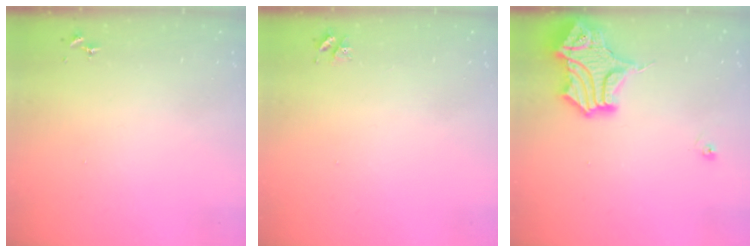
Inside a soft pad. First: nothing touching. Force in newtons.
{"total": 3.5, "press": 3.5, "slide": 0.5}
{"total": 16.1, "press": 16.0, "slide": 2.0}